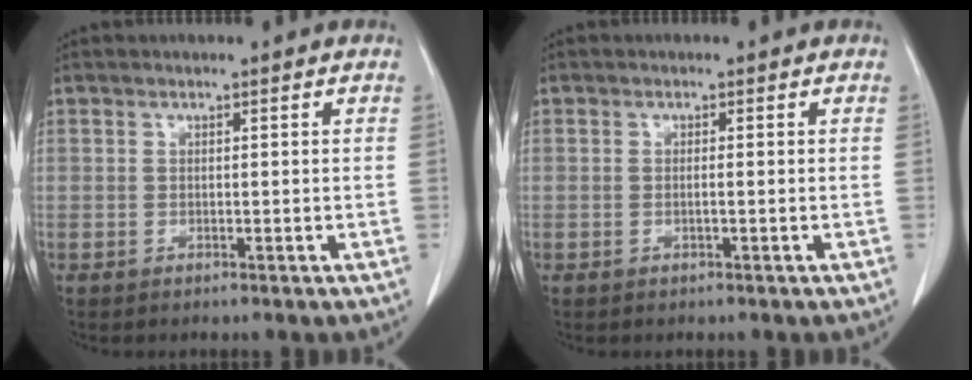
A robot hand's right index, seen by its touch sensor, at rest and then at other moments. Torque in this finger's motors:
{"motor_torque": [-0.07, 0.08, 0.00, -0.01]}